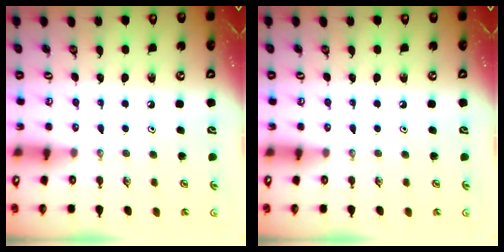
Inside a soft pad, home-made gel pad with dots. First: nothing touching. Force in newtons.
{"total": 0.0}